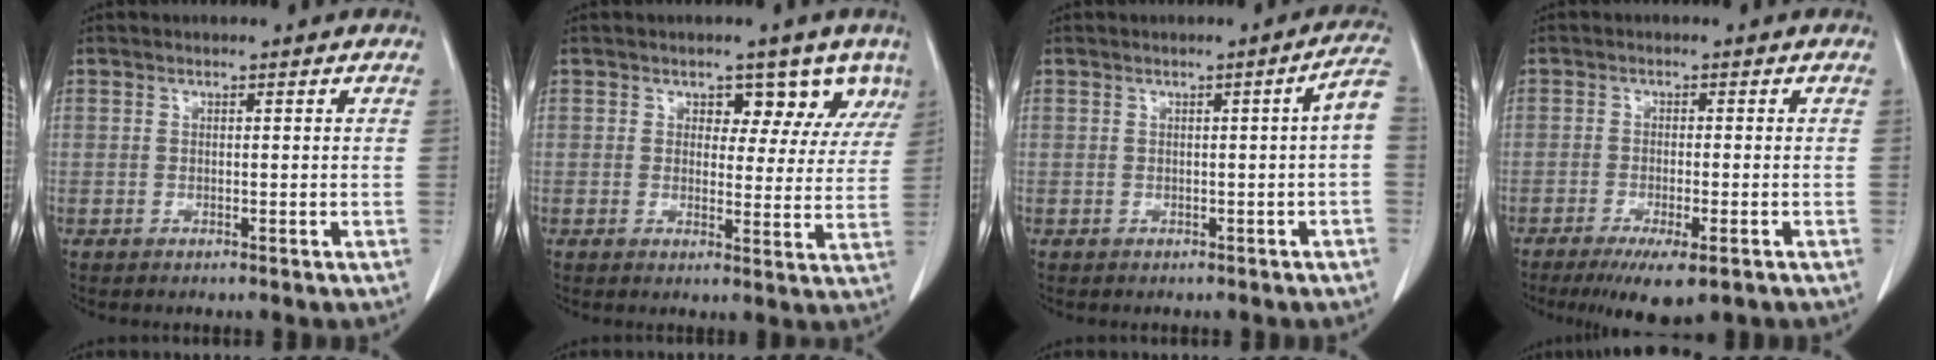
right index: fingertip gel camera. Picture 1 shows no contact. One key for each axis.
{"total": 5.8, "fx": 3.8, "fy": 3.7, "fz": 2.4, "tx": -0.006, "ty": -0.003, "tz": 0.037}
{"total": 3.5, "fx": -0.3, "fy": -0.2, "fz": 3.5, "tx": -0.035, "ty": 0.006, "tz": -0.004}
{"total": 7.1, "fx": -4.5, "fy": 1.2, "fz": 5.4, "tx": -0.081, "ty": -0.018, "tz": -0.066}